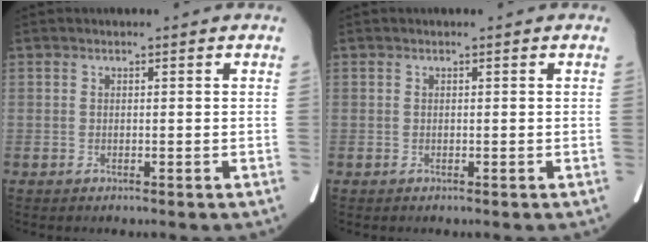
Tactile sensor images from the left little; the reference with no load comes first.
{"total": 0.0}